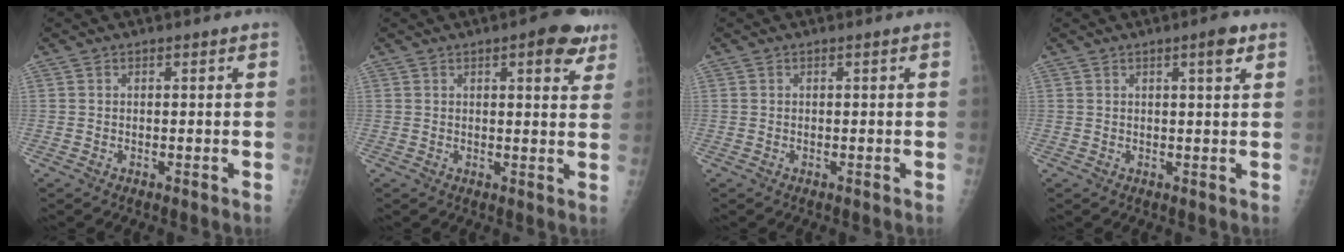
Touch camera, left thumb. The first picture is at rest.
{"total": 7.0, "force": [3.8, 2.6, 5.3], "torque": [-0.040, -0.012, 0.038]}
{"total": 0.0}
{"total": 2.8, "force": [1.5, 0.5, 2.3], "torque": [-0.032, -0.006, 0.020]}